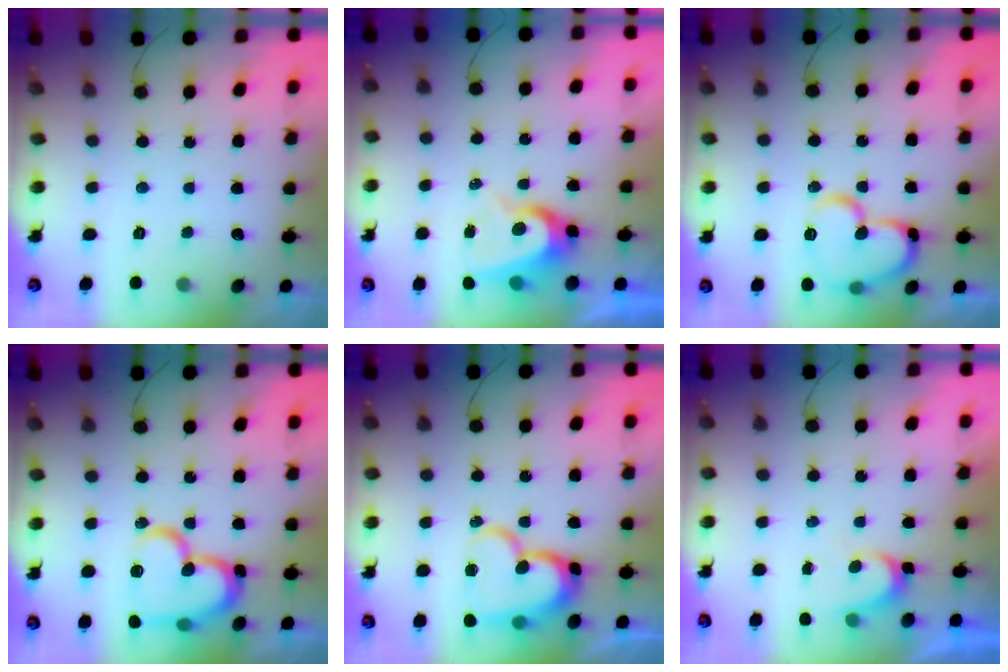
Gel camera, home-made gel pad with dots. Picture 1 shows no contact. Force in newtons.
{"total": 7.6, "press": 7.6, "slide": 0.5}
{"total": 17.3, "press": 17.2, "slide": 1.6}
{"total": 19.4, "press": 19.3, "slide": 1.9}
{"total": 16.3, "press": 16.3, "slide": 1.2}
{"total": 4.8, "press": 4.8, "slide": 0.6}